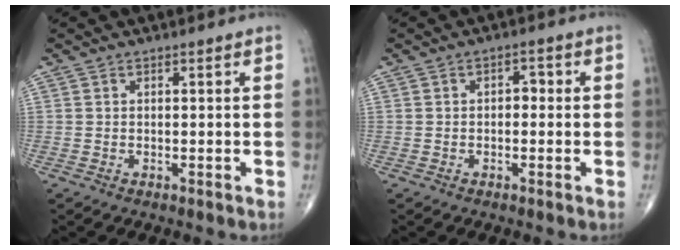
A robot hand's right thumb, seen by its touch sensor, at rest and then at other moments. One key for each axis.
{"total": 2.2, "fx": -0.1, "fy": 1.4, "fz": 1.7, "tx": -0.015, "ty": 0.009, "tz": -0.008}